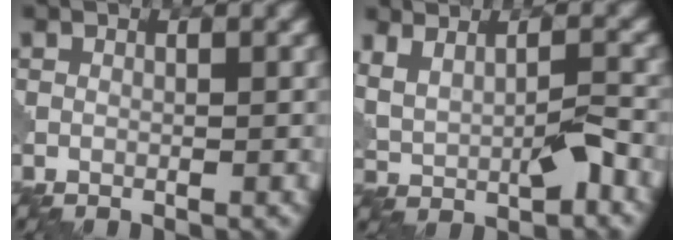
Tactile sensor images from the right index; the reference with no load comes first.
{"total": 3.9, "force": [0.7, 1.8, 3.4], "torque": [-0.076, -0.005, 0.018]}